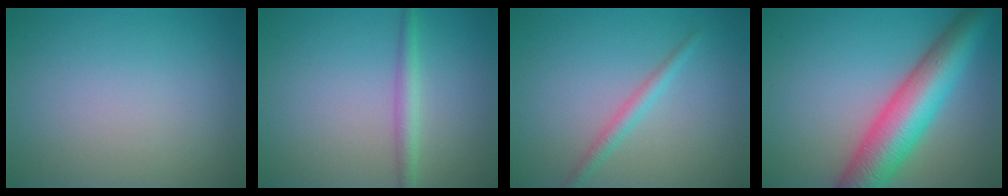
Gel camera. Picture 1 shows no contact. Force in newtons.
{"total": 1.9, "press": 1.9, "slide": 0.0}
{"total": 1.7, "press": 1.7, "slide": 0.1}
{"total": 9.3, "press": 9.3, "slide": 0.3}